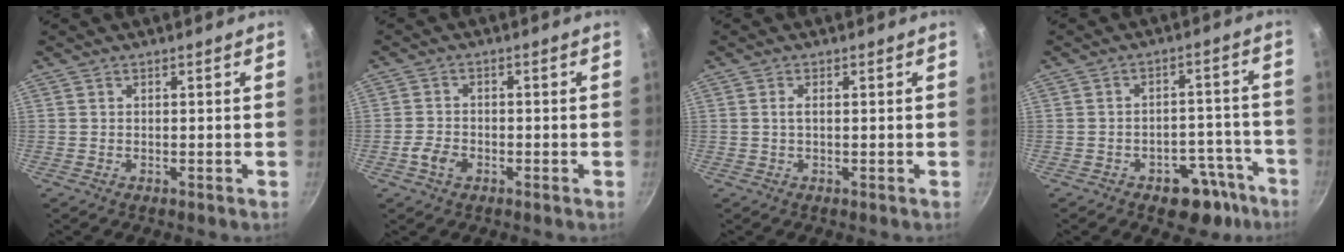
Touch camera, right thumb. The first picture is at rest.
{"total": 3.5, "force": [-1.6, 2.3, 2.1], "torque": [-0.037, 0.011, -0.031]}
{"total": 1.2, "force": [0.1, 0.5, 1.1], "torque": [-0.025, 0.002, 0.001]}
{"total": 9.8, "force": [-6.2, 5.6, 5.1], "torque": [-0.038, 0.056, -0.080]}